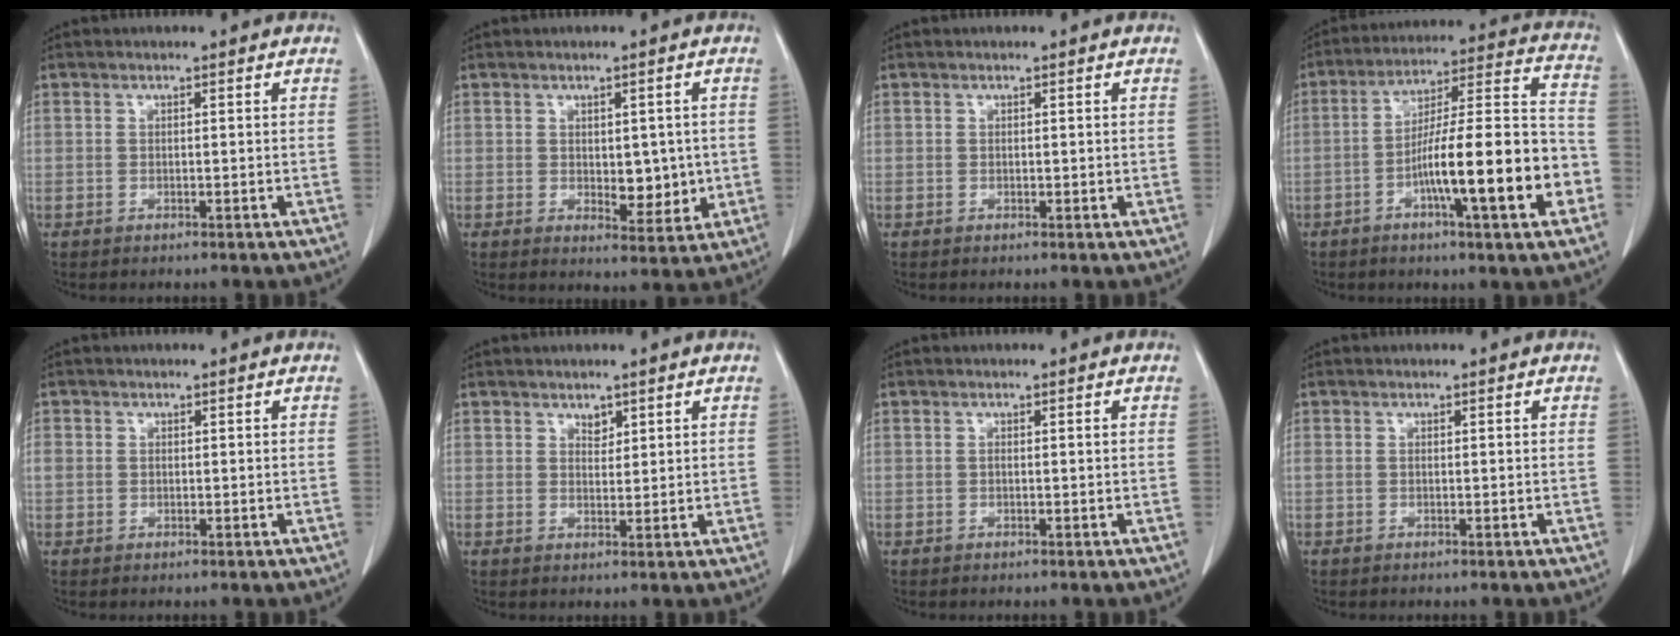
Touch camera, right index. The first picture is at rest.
{"total": 5.4, "force": [-0.1, 2.8, 4.6], "torque": [-0.056, -0.006, 0.009]}
{"total": 0.0}
{"total": 18.5, "force": [-6.1, 1.7, 17.3], "torque": [-0.261, 0.013, -0.092]}
{"total": 1.8, "force": [0.1, 1.7, 0.7], "torque": [-0.016, 0.013, 0.006]}
{"total": 1.8, "force": [1.3, 1.0, 0.7], "torque": [-0.004, -0.005, 0.021]}
{"total": 0.7, "force": [0.1, 0.1, 0.7], "torque": [-0.014, 0.002, 0.003]}
{"total": 0.8, "force": [0.0, 0.5, 0.6], "torque": [-0.027, 0.014, 0.008]}